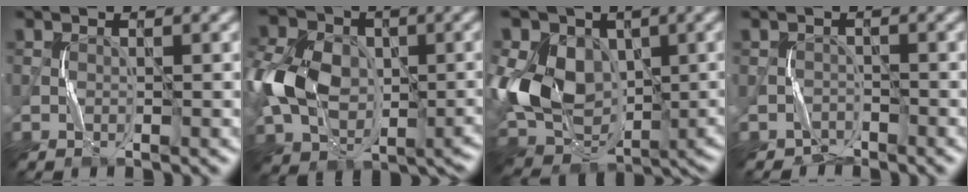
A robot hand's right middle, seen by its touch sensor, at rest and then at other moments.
{"total": 12.2, "force": [-1.5, 9.0, 8.1], "torque": [-0.171, -0.010, -0.035]}
{"total": 13.4, "force": [1.2, 9.6, 9.3], "torque": [-0.200, -0.001, 0.018]}
{"total": 1.4, "force": [-1.1, 0.7, -0.6], "torque": [0.019, 0.002, -0.025]}